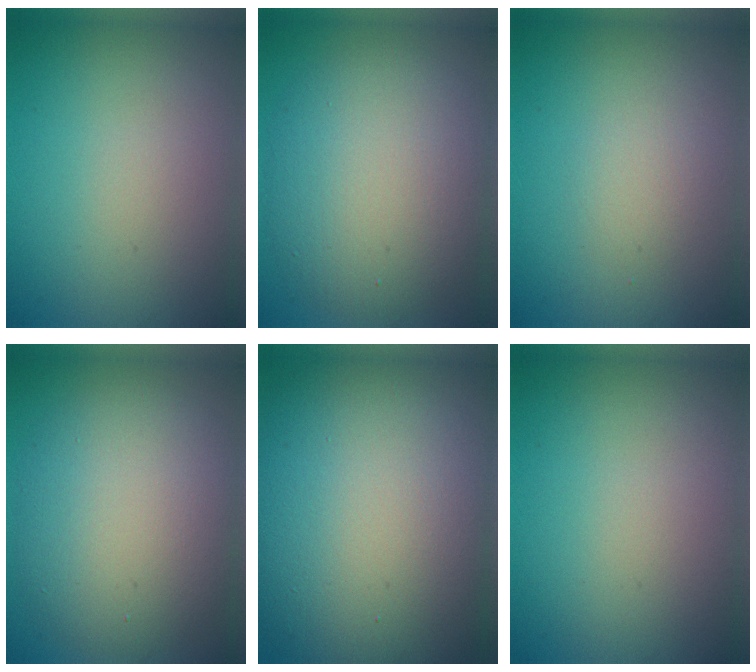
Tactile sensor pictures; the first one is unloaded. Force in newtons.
{"total": 8.8, "press": 8.8, "slide": 0.7}
{"total": 1.4, "press": 1.3, "slide": 0.1}
{"total": 8.7, "press": 8.7, "slide": 0.7}
{"total": 18.0, "press": 17.9, "slide": 1.2}
{"total": 0.0}